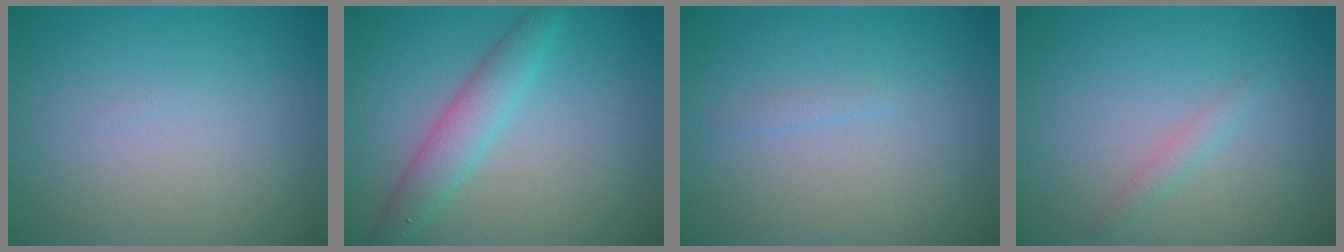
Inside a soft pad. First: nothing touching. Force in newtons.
{"total": 3.0, "press": 3.0, "slide": 0.1}
{"total": 0.5, "press": 0.5, "slide": 0.1}
{"total": 1.0, "press": 0.9, "slide": 0.1}